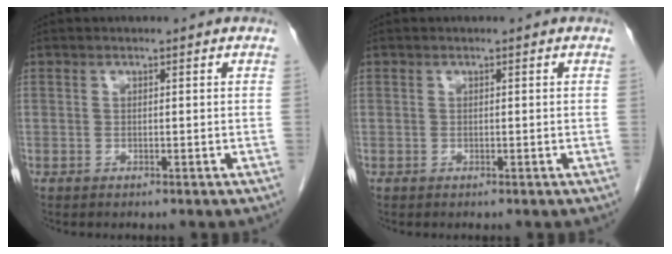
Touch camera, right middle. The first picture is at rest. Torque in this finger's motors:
{"motor_torque": [0.16, -0.02, -0.03, -0.01]}